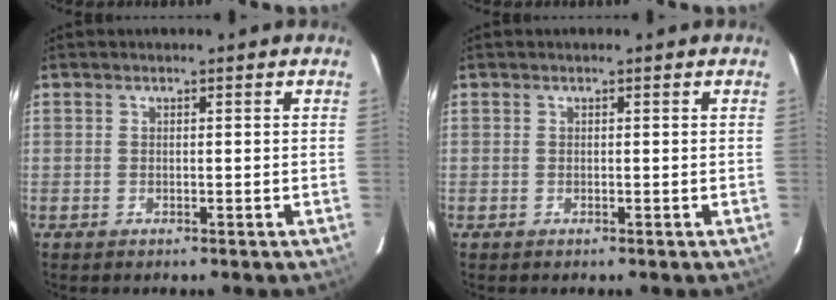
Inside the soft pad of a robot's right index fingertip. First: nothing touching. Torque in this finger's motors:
{"motor_torque": [0.00, 0.00, 0.02, 0.00]}